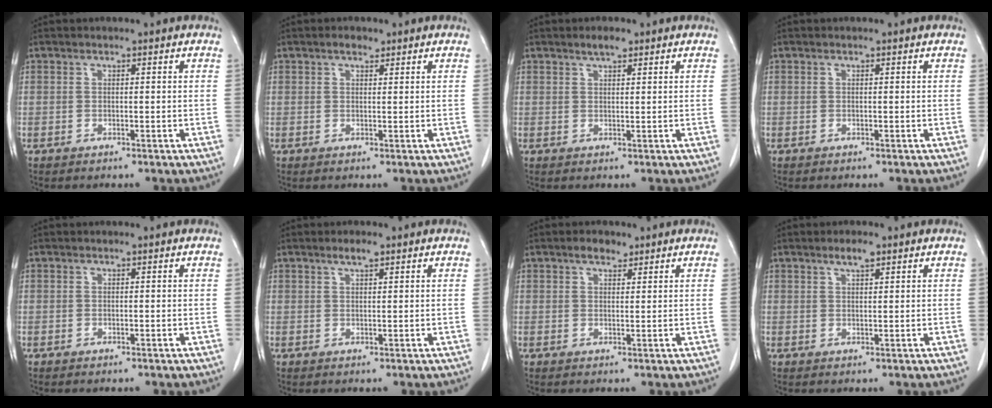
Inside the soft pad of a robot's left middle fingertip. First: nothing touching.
{"total": 1.3, "force": [1.0, 0.6, 0.7], "torque": [-0.016, 0.002, 0.014]}
{"total": 1.9, "force": [1.4, 0.5, 1.1], "torque": [-0.024, 0.001, 0.024]}
{"total": 0.0}
{"total": 0.0}
{"total": 1.7, "force": [1.2, 0.3, 1.2], "torque": [-0.026, 0.002, 0.022]}
{"total": 2.2, "force": [1.6, 1.0, 1.1], "torque": [-0.024, 0.005, 0.025]}
{"total": 2.2, "force": [1.5, 0.4, 1.5], "torque": [-0.032, 0.002, 0.027]}